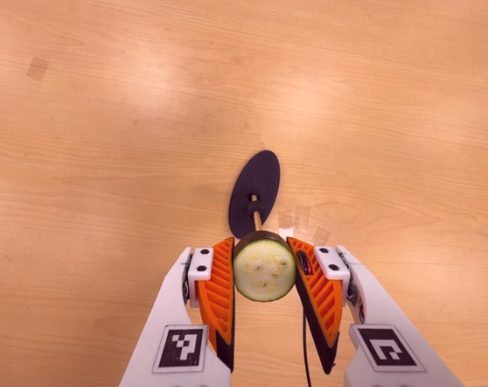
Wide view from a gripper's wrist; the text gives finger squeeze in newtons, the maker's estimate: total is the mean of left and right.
{"total": 8.6, "left": 7.5, "right": 9.6}